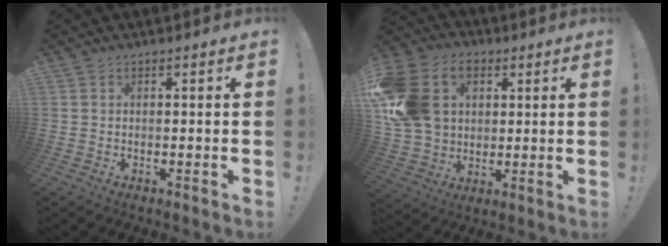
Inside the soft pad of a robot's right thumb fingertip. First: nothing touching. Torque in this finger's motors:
{"motor_torque": [1.33, 1.36, 1.03, -0.18, 0.22]}